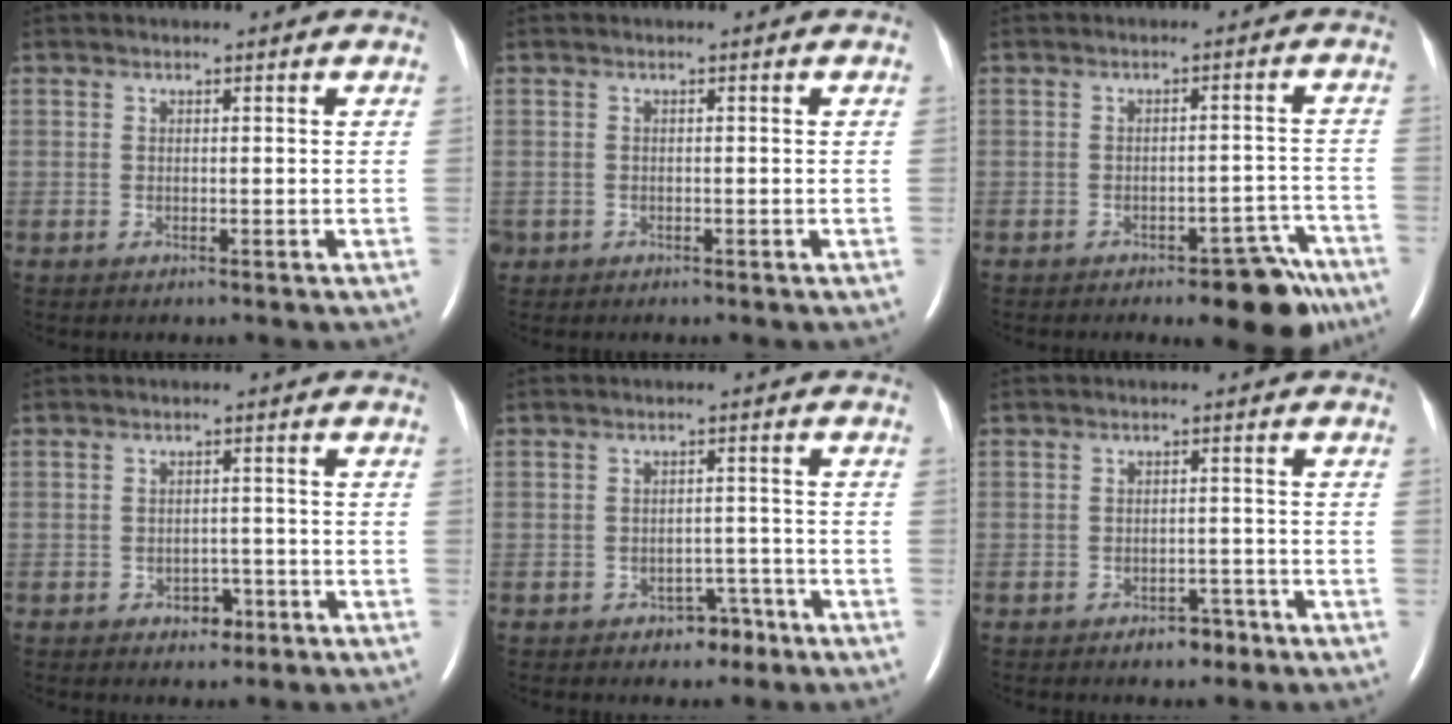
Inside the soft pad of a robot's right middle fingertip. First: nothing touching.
{"total": 1.0, "force": [-0.5, 0.8, 0.2], "torque": [-0.010, 0.003, -0.005]}
{"total": 7.5, "force": [-5.5, 2.3, 4.6], "torque": [-0.031, 0.013, -0.067]}
{"total": 2.7, "force": [-1.5, 1.9, 1.3], "torque": [-0.013, 0.005, -0.012]}
{"total": 3.4, "force": [-2.3, 2.2, 1.3], "torque": [-0.013, 0.009, -0.025]}
{"total": 2.9, "force": [-2.0, 1.6, 1.3], "torque": [-0.016, 0.004, -0.022]}